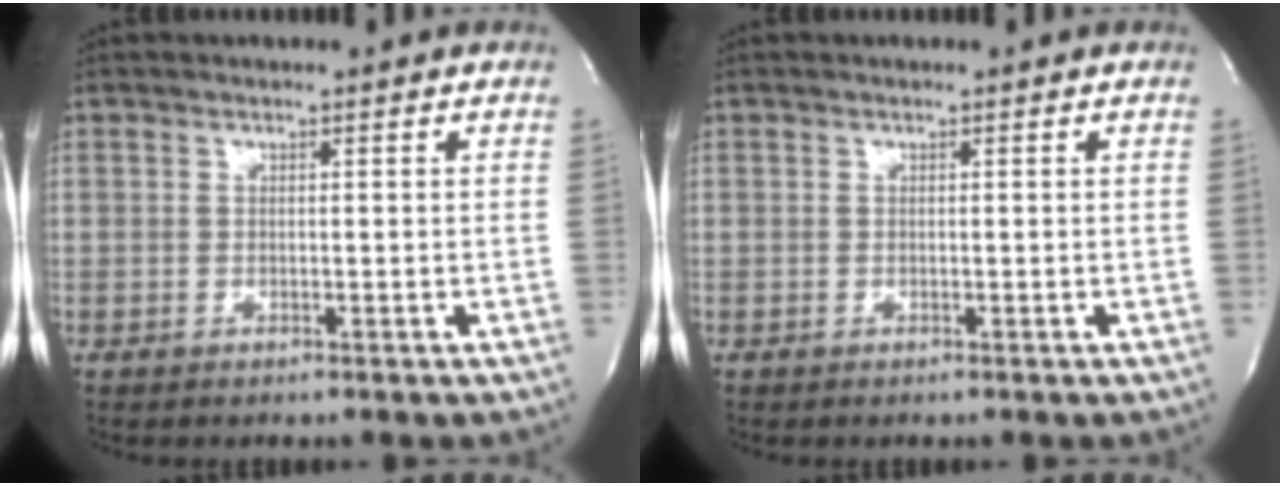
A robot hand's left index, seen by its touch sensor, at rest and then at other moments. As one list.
[{"total": 0.0}]